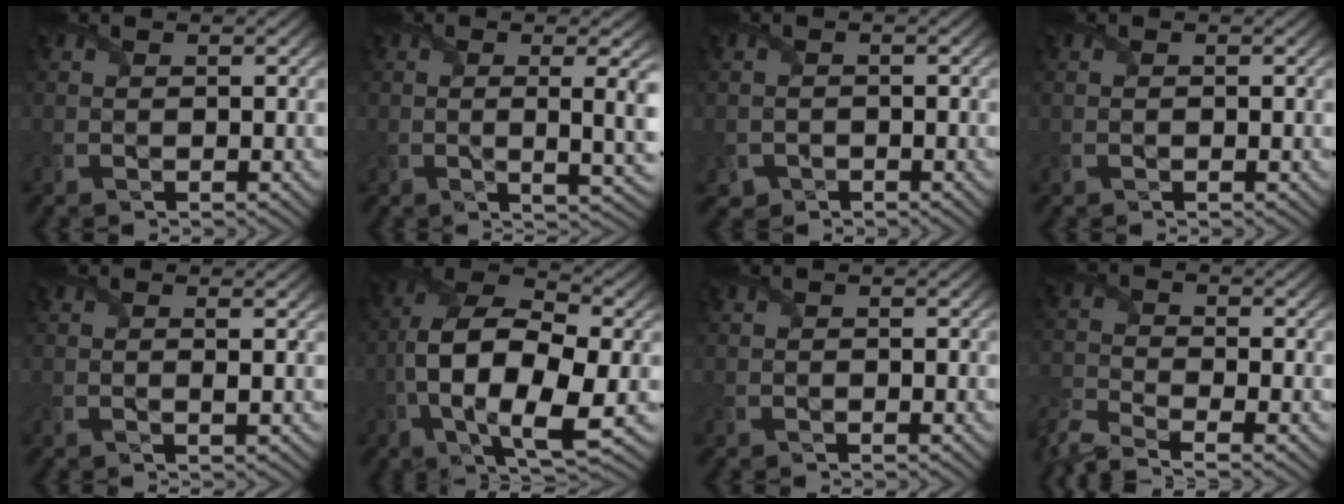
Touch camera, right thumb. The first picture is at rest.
{"total": 6.9, "force": [0.2, 2.2, 6.6], "torque": [-0.081, 0.004, 0.003]}
{"total": 1.5, "force": [-1.0, 1.1, 0.1], "torque": [0.000, -0.005, -0.021]}
{"total": 0.0}
{"total": 1.1, "force": [0.3, 0.0, 1.1], "torque": [-0.025, 0.002, 0.002]}
{"total": 13.5, "force": [-2.5, 6.5, 11.6], "torque": [-0.236, -0.009, -0.050]}
{"total": 0.0}
{"total": 5.7, "force": [-4.7, 1.4, 2.8], "torque": [-0.072, -0.017, -0.105]}